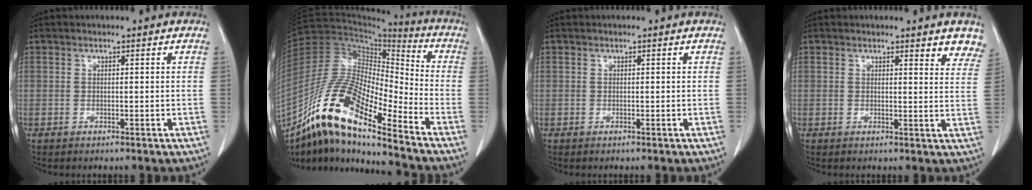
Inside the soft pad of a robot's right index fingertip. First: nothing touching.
{"total": 18.8, "force": [-12.7, 3.3, 13.5], "torque": [-0.265, 0.004, -0.229]}
{"total": 0.0}
{"total": 5.1, "force": [4.5, 1.2, 2.1], "torque": [-0.009, -0.018, 0.035]}